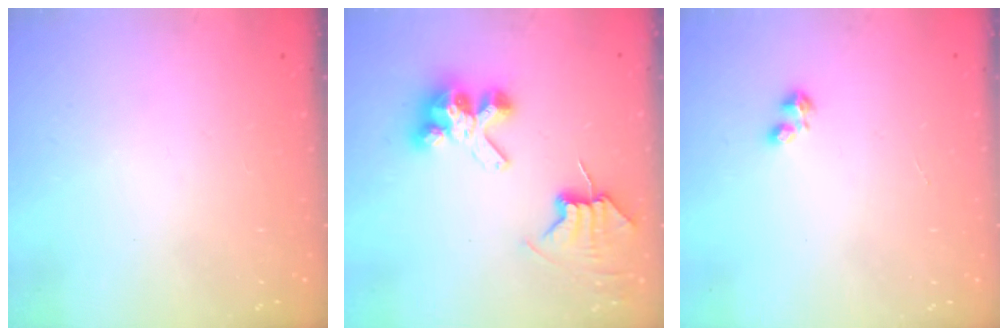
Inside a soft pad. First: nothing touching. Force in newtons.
{"total": 7.2, "press": 7.2, "slide": 0.6}
{"total": 1.5, "press": 1.5, "slide": 0.3}